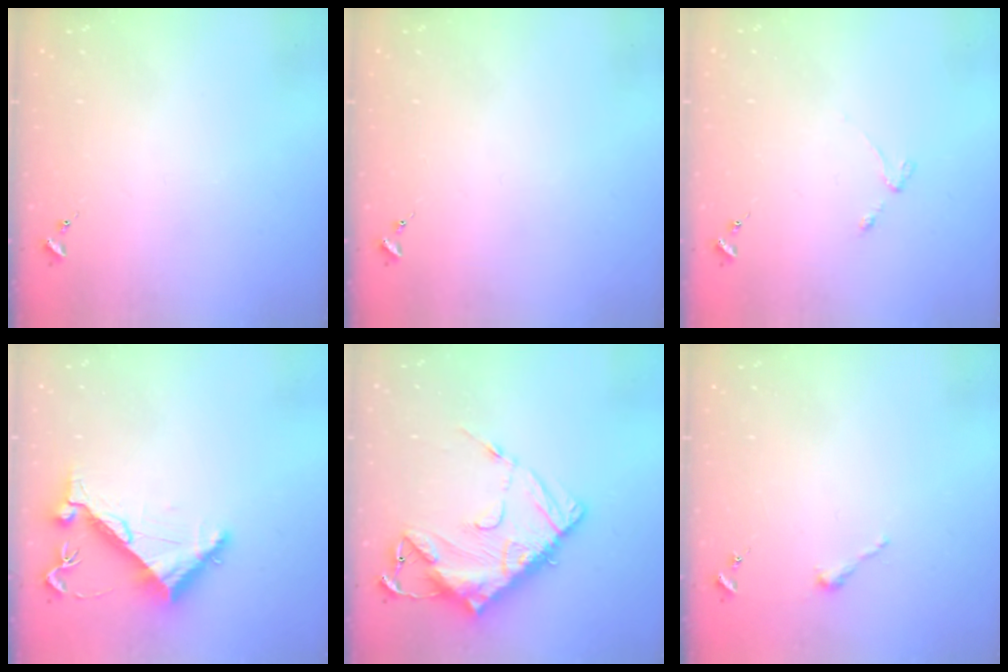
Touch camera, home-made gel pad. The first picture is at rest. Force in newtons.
{"total": 0.0}
{"total": 3.0, "press": 2.9, "slide": 0.5}
{"total": 6.7, "press": 6.6, "slide": 0.7}
{"total": 16.9, "press": 16.8, "slide": 1.8}
{"total": 2.5, "press": 2.5, "slide": 0.2}